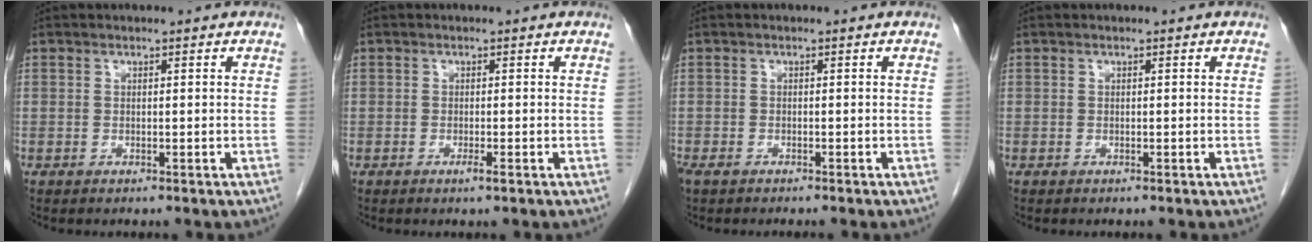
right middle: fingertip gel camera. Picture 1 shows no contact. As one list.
[{"total": 1.0, "force": [-0.5, -0.1, 0.8], "torque": [-0.020, -0.003, -0.010]}, {"total": 2.1, "force": [-1.6, 0.7, 1.1], "torque": [-0.023, -0.005, -0.023]}, {"total": 0.0}]